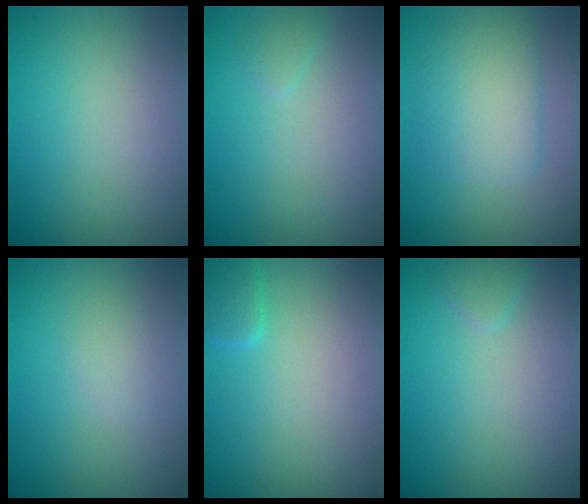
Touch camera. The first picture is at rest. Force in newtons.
{"total": 0.7, "press": 0.7, "slide": 0.1}
{"total": 4.4, "press": 4.4, "slide": 0.4}
{"total": 1.0, "press": 1.0, "slide": 0.0}
{"total": 1.4, "press": 1.4, "slide": 0.1}
{"total": 0.9, "press": 0.9, "slide": 0.1}